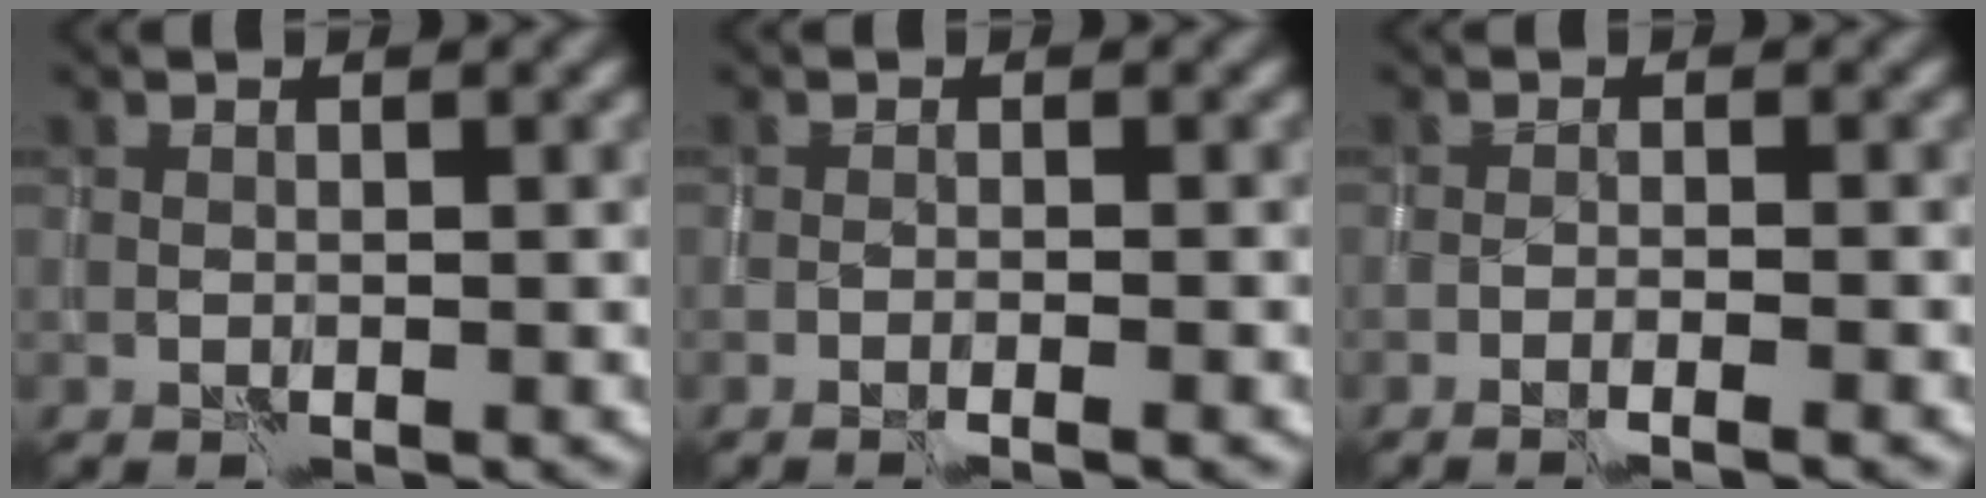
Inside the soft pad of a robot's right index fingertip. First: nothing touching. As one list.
[{"total": 1.7, "force": [-1.2, 0.2, 1.2], "torque": [-0.018, 0.005, -0.023]}, {"total": 2.4, "force": [-1.8, 0.2, 1.5], "torque": [-0.022, 0.006, -0.034]}]